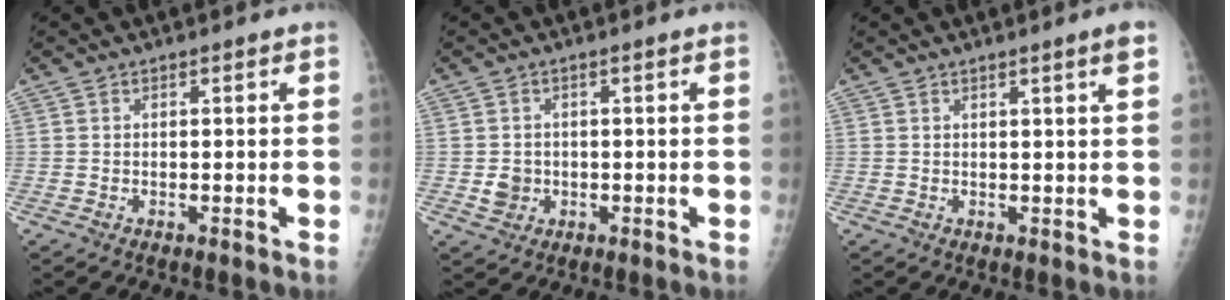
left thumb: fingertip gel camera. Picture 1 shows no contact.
{"total": 2.9, "force": [-0.4, 2.6, 1.1], "torque": [-0.007, 0.003, -0.001]}
{"total": 2.5, "force": [1.4, -0.5, 2.0], "torque": [-0.032, -0.009, 0.022]}